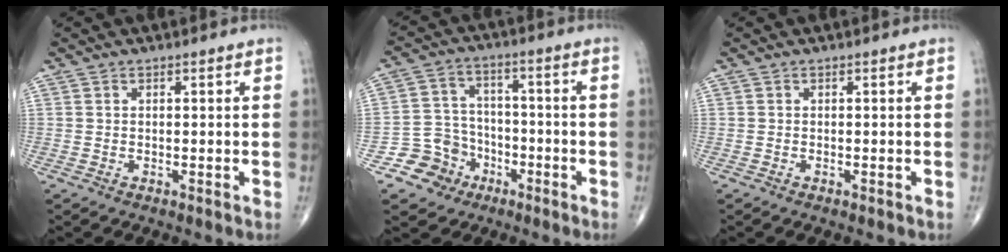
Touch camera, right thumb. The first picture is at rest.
{"total": 8.7, "force": [-4.7, 7.2, 1.3], "torque": [0.016, 0.047, -0.083]}
{"total": 0.0}